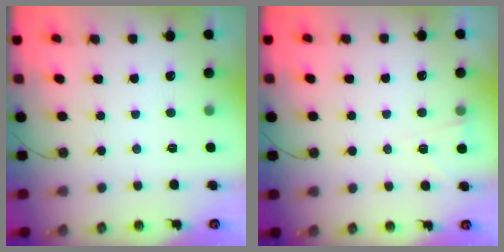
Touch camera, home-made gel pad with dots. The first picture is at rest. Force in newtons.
{"total": 2.7, "press": 2.1, "slide": 1.6}